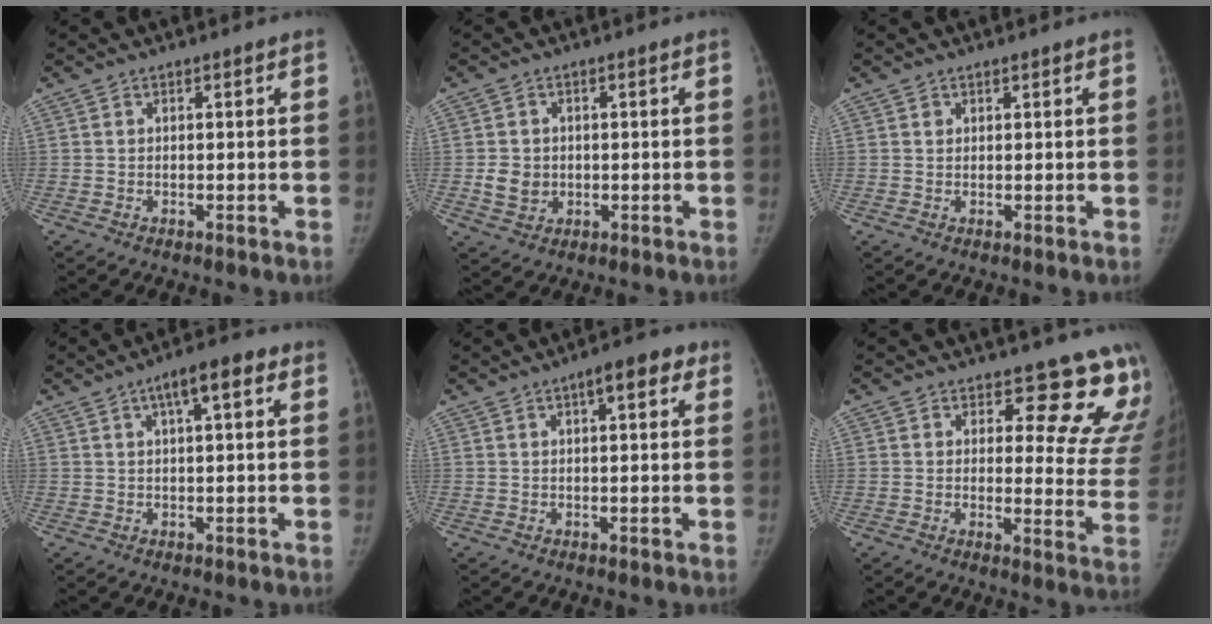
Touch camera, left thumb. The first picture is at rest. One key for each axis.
{"total": 4.6, "fx": -0.3, "fy": 4.1, "fz": 2.1, "tx": -0.021, "ty": 0.001, "tz": 0.002}
{"total": 0.7, "fx": 0.5, "fy": 0.6, "fz": 0.0, "tx": 0.010, "ty": -0.003, "tz": 0.006}
{"total": 6.4, "fx": 2.6, "fy": 2.1, "fz": 5.5, "tx": -0.077, "ty": 0.014, "tz": 0.033}
{"total": 5.7, "fx": 2.5, "fy": 2.2, "fz": 4.6, "tx": -0.048, "ty": 0.006, "tz": 0.027}
{"total": 14.7, "fx": 12.2, "fy": 6.3, "fz": 5.3, "tx": 0.000, "ty": -0.101, "tz": 0.113}